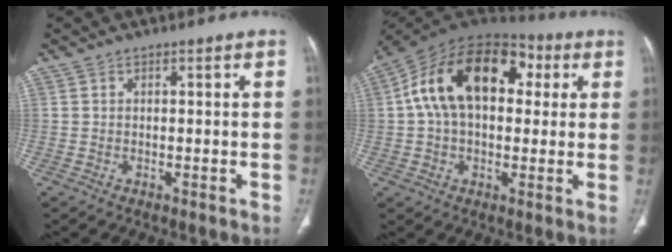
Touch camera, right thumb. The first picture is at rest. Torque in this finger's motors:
{"motor_torque": [2.32, 2.68, 0.61, -0.32, 0.32]}